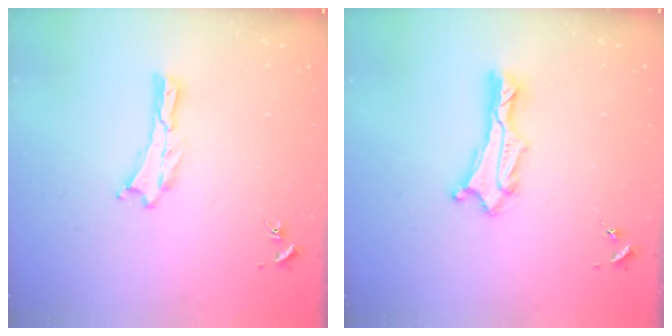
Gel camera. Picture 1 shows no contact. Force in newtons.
{"total": 1.5, "press": 1.5, "slide": 0.1}